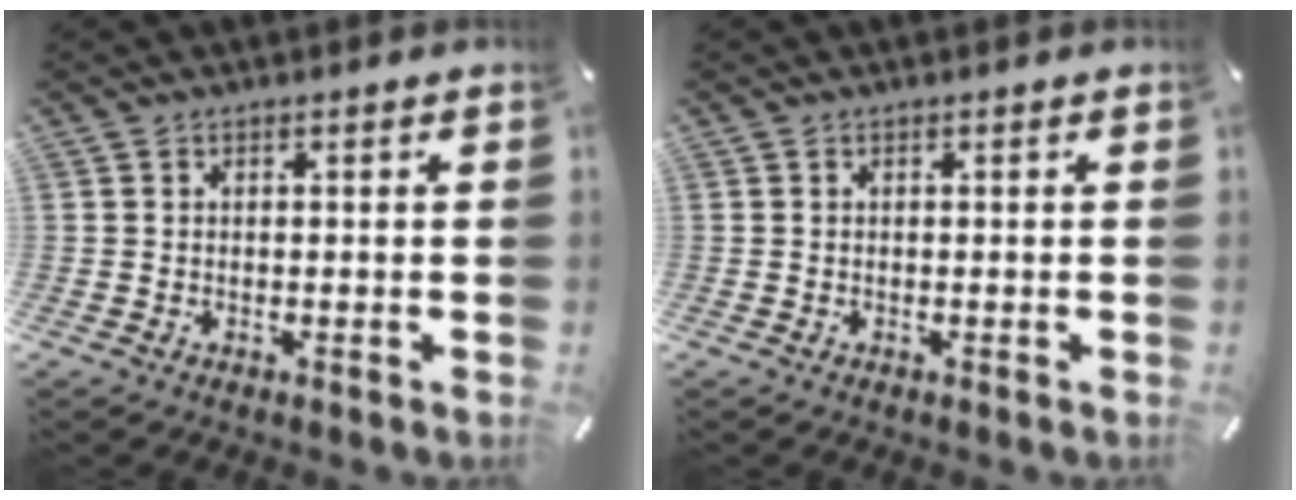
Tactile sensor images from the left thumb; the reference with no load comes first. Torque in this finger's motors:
{"motor_torque": [0.01, 0.01, -0.02, 0.02, 0.00]}